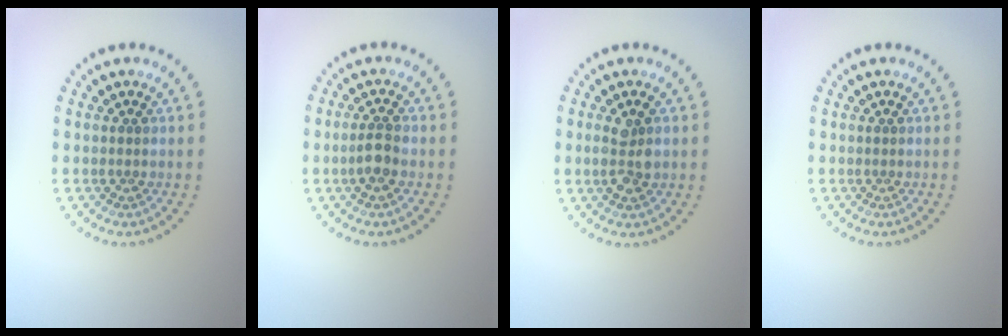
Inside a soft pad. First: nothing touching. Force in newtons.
{"total": 1.9, "press": 1.8, "slide": 0.7}
{"total": 2.5, "press": 2.5, "slide": 0.5}
{"total": 0.0}